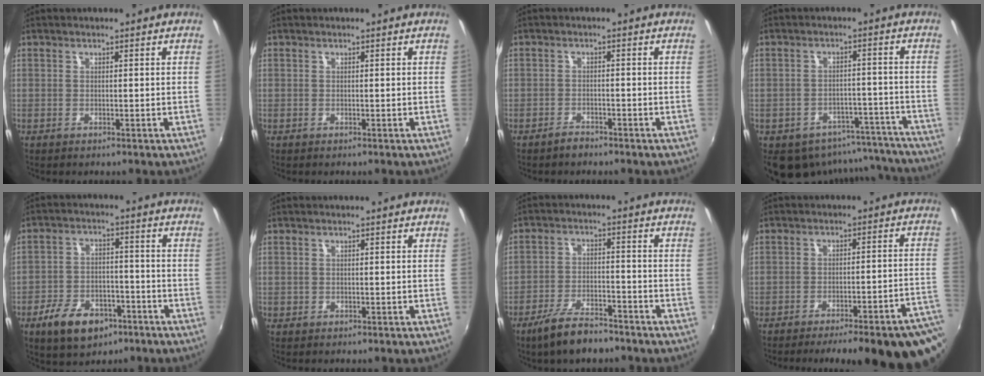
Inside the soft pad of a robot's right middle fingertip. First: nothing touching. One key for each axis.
{"total": 0.0}
{"total": 1.9, "fx": -1.8, "fy": 0.6, "fz": 0.4, "tx": -0.013, "ty": 0.002, "tz": -0.030}
{"total": 15.4, "fx": -12.5, "fy": 7.6, "fz": 4.7, "tx": -0.096, "ty": 0.022, "tz": -0.139}
{"total": 11.2, "fx": -6.6, "fy": 6.5, "fz": 6.2, "tx": -0.144, "ty": 0.002, "tz": -0.104}
{"total": 0.5, "fx": -0.2, "fy": 0.5, "fz": 0.0, "tx": 0.000, "ty": -0.003, "tz": -0.004}
{"total": 8.9, "fx": -6.9, "fy": 2.6, "fz": 4.9, "tx": -0.111, "ty": -0.008, "tz": -0.119}
{"total": 22.2, "fx": -17.9, "fy": 3.4, "fz": 12.6, "tx": -0.145, "ty": -0.009, "tz": -0.222}